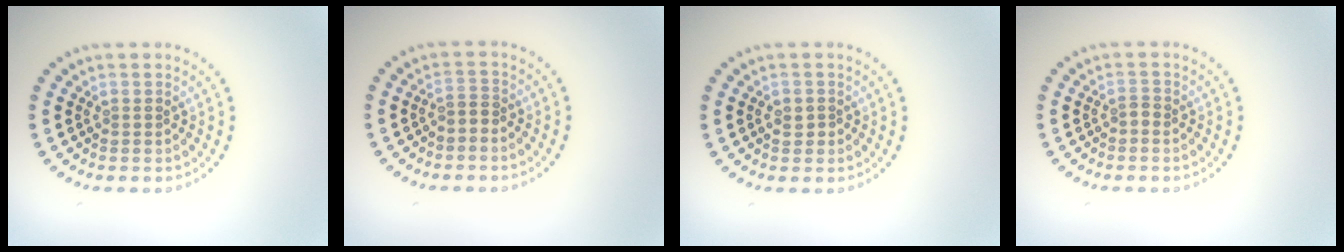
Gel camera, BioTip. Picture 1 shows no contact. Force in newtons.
{"total": 0.8, "press": 0.6, "slide": 0.6}
{"total": 1.3, "press": 1.3, "slide": 0.4}
{"total": 0.8, "press": 0.5, "slide": 0.6}